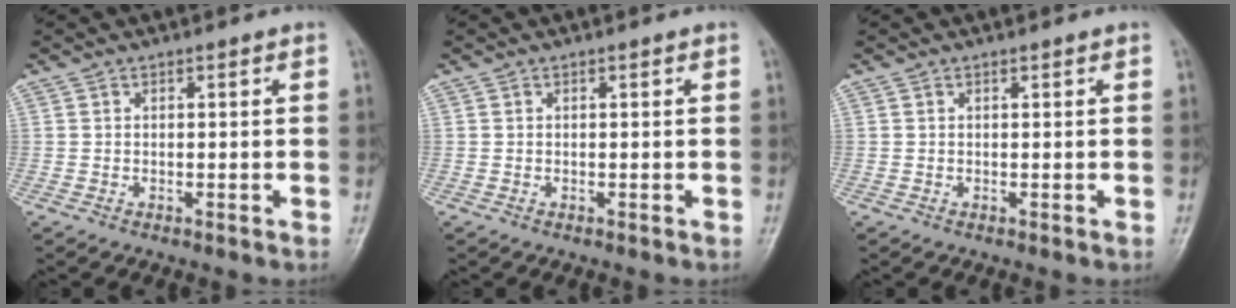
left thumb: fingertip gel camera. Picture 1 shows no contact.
{"total": 0.0}
{"total": 0.0}